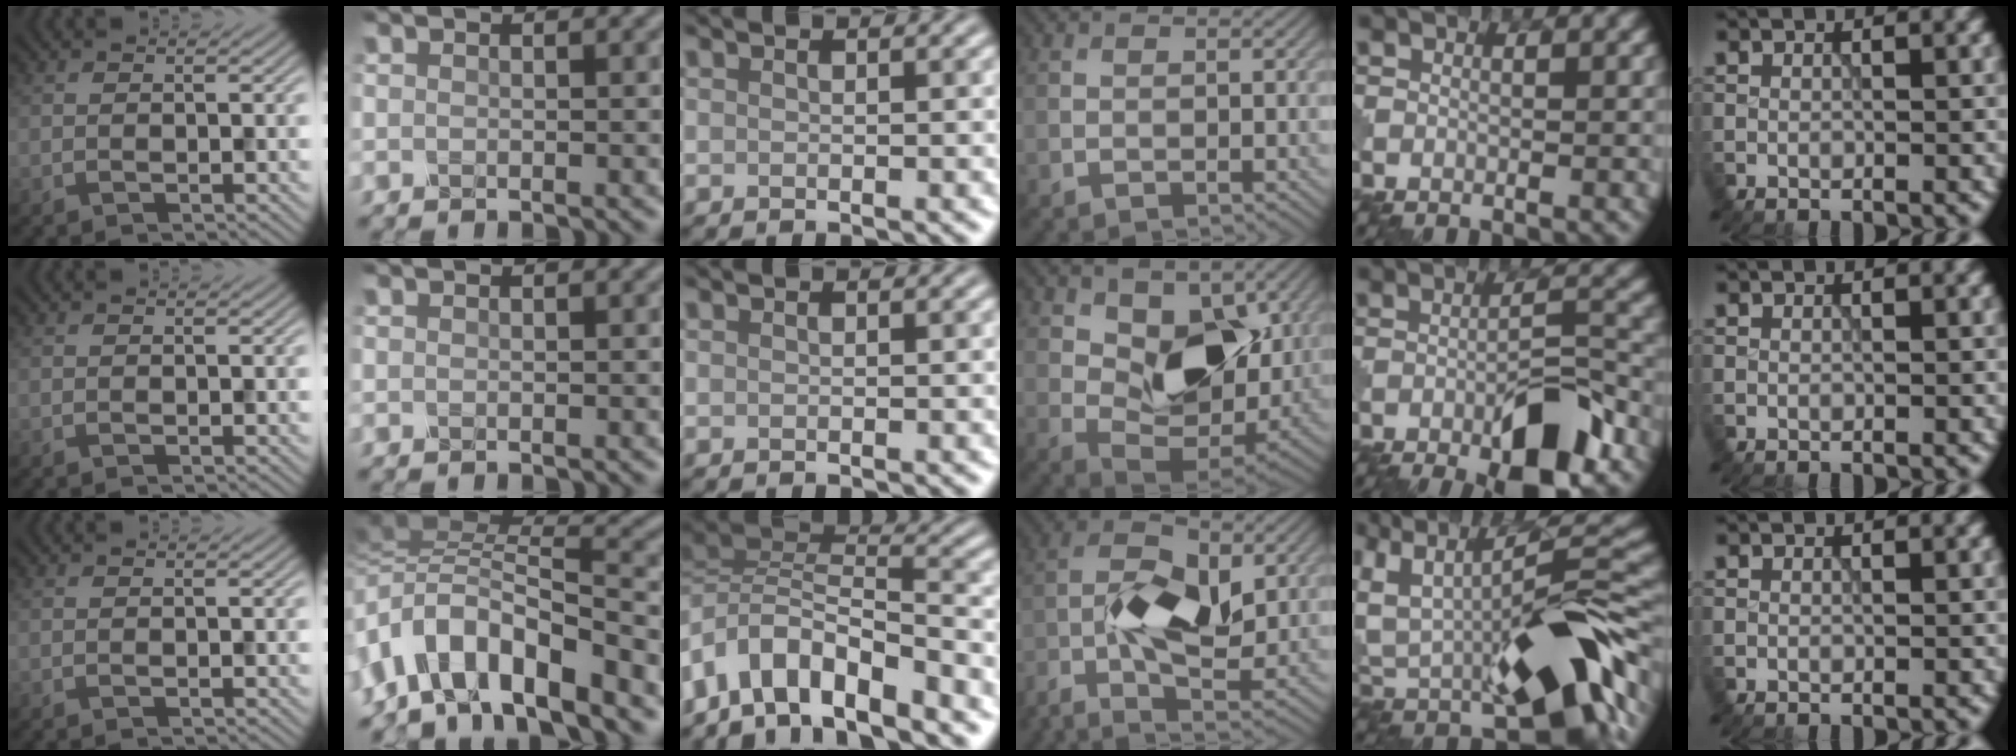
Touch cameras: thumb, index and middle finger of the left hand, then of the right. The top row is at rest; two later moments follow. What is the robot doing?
{"motion": "insert", "object": "pin"}